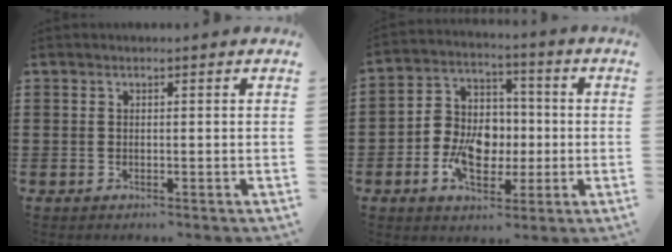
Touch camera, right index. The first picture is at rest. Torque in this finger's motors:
{"motor_torque": [2.14, 0.00, 0.39, 0.21]}